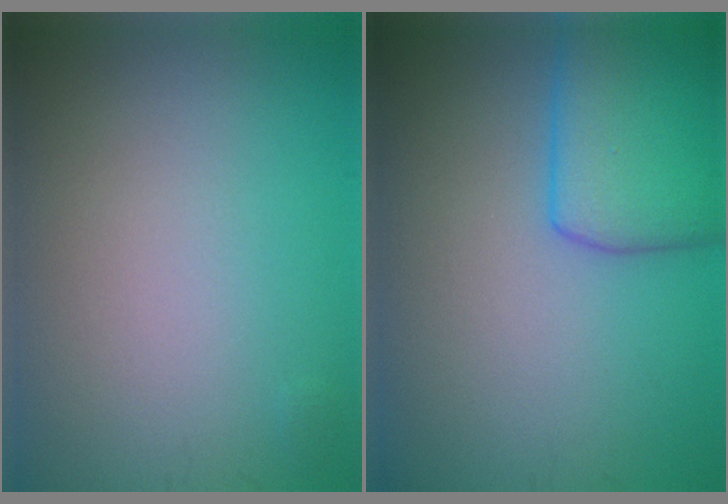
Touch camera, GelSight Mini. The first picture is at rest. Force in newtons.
{"total": 5.9, "press": 5.9, "slide": 0.1}